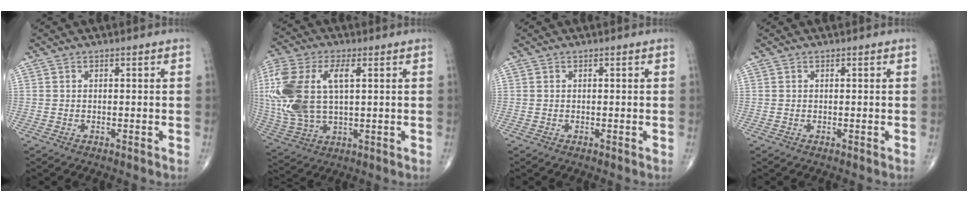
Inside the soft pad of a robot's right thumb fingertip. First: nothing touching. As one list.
[{"total": 19.1, "force": [3.4, 10.0, 16.0], "torque": [-0.377, 0.005, 0.065]}, {"total": 0.0}, {"total": 0.0}]